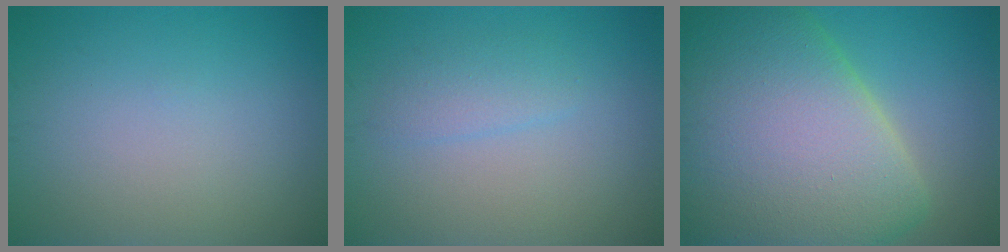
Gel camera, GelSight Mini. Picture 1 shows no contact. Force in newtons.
{"total": 1.8, "press": 1.8, "slide": 0.0}
{"total": 16.4, "press": 16.4, "slide": 1.3}